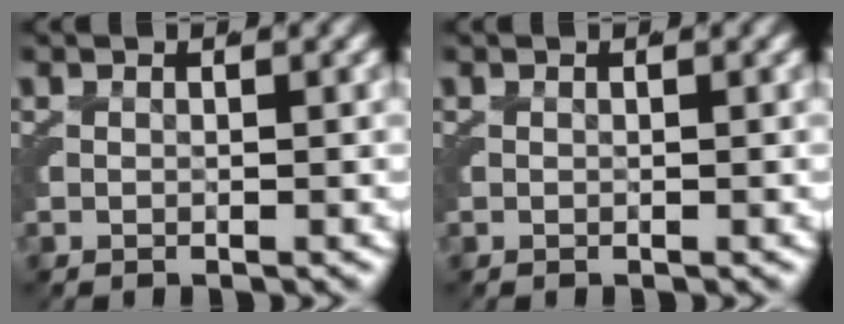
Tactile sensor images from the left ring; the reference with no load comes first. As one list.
[{"total": 0.0}]